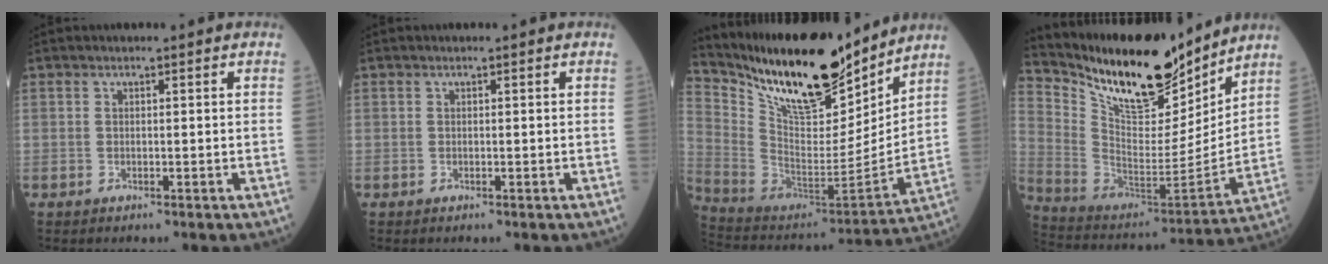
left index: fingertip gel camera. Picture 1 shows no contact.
{"total": 0.0}
{"total": 22.2, "force": [17.9, 5.2, 12.0], "torque": [-0.215, -0.020, 0.316]}
{"total": 19.9, "force": [16.6, 5.2, 9.6], "torque": [-0.177, -0.021, 0.295]}